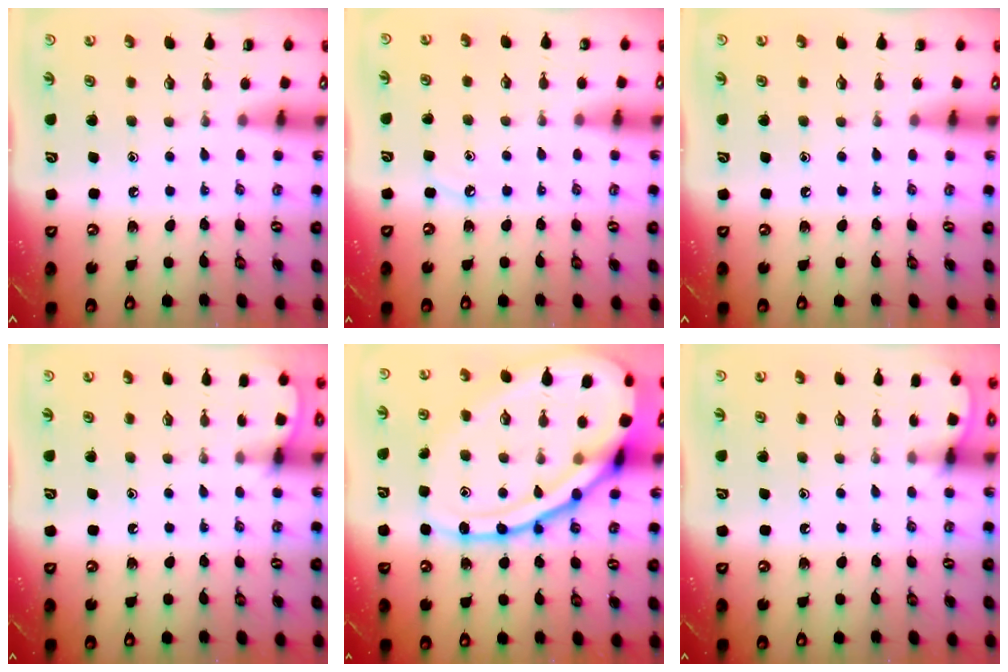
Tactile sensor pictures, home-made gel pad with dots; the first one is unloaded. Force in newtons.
{"total": 3.9, "press": 3.9, "slide": 0.4}
{"total": 0.0}
{"total": 2.1, "press": 2.1, "slide": 0.3}
{"total": 25.0, "press": 24.9, "slide": 2.2}
{"total": 2.1, "press": 2.1, "slide": 0.3}